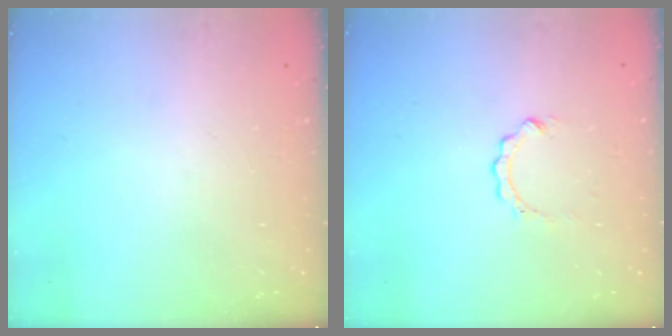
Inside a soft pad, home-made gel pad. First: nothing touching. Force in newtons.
{"total": 2.8, "press": 2.8, "slide": 0.2}